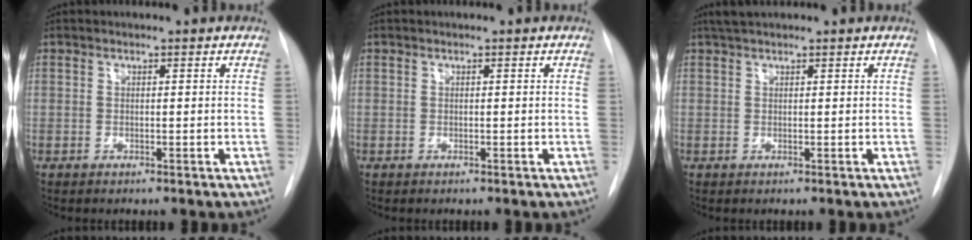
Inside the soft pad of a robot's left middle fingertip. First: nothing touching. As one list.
[{"total": 0.0}, {"total": 2.3, "force": [2.0, 0.4, 1.1], "torque": [-0.023, 0.020, 0.036]}]